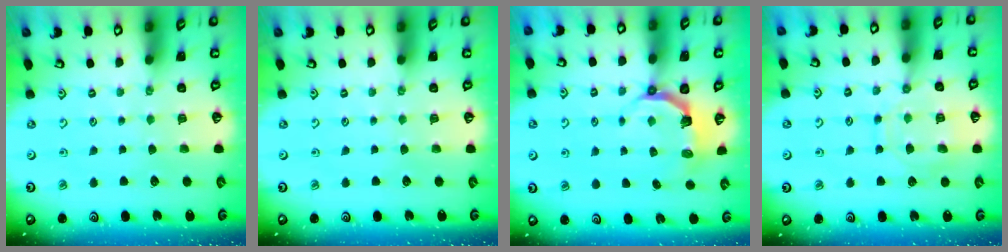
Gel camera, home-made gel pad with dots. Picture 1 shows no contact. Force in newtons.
{"total": 0.0}
{"total": 4.8, "press": 3.2, "slide": 3.6}
{"total": 11.7, "press": 11.7, "slide": 0.7}